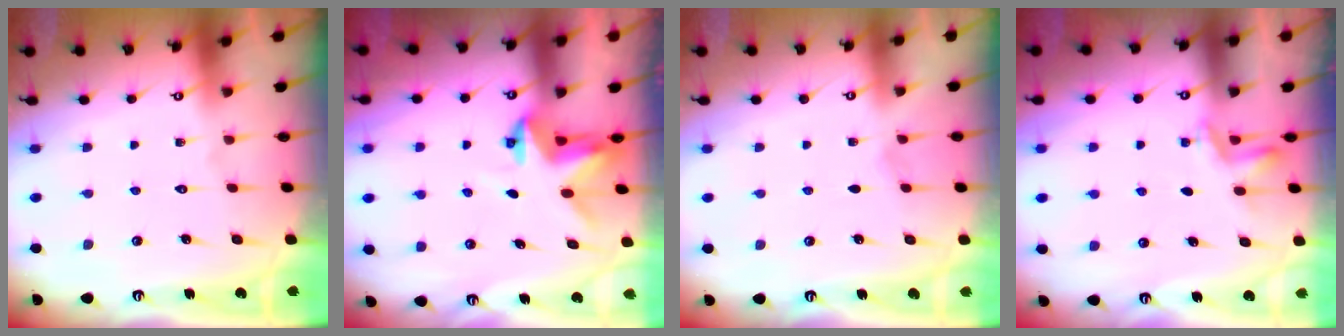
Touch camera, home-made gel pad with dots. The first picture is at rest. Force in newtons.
{"total": 3.0, "press": 3.0, "slide": 0.0}
{"total": 3.8, "press": 2.9, "slide": 2.4}
{"total": 2.7, "press": 2.4, "slide": 1.2}